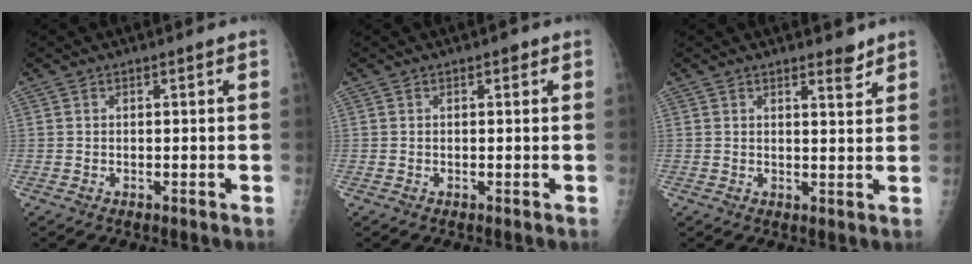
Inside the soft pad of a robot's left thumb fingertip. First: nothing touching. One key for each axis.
{"total": 0.8, "fx": 0.4, "fy": 0.5, "fz": 0.5, "tx": 0.000, "ty": 0.001, "tz": 0.001}
{"total": 2.8, "fx": 2.3, "fy": 0.8, "fz": 1.5, "tx": -0.013, "ty": -0.018, "tz": 0.032}